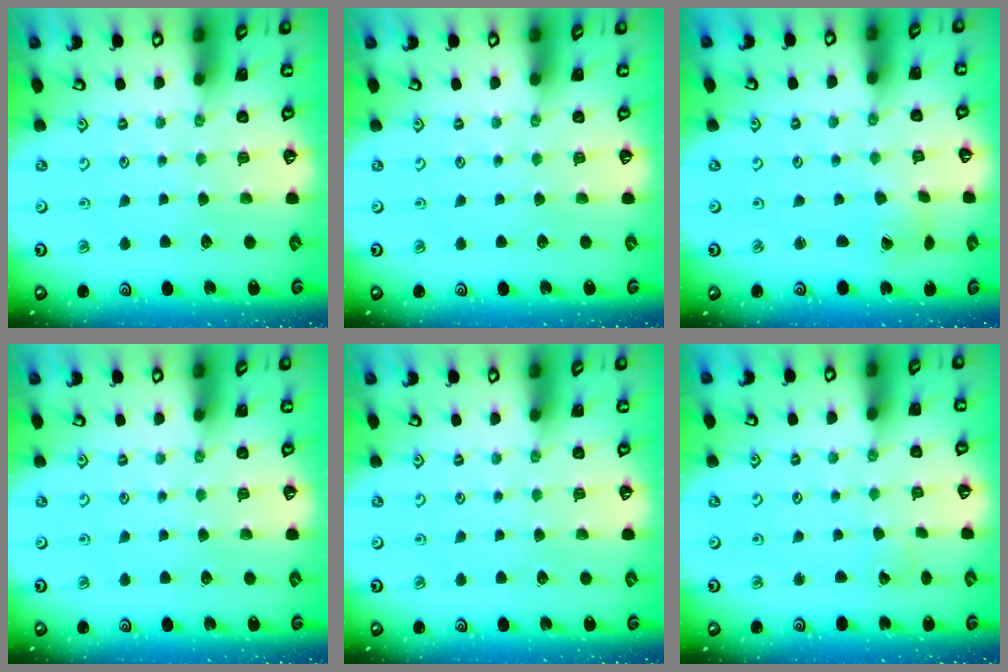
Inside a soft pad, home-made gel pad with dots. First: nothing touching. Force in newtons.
{"total": 0.0}
{"total": 1.1, "press": 1.0, "slide": 0.1}
{"total": 0.0}
{"total": 0.0}
{"total": 1.4, "press": 1.4, "slide": 0.0}